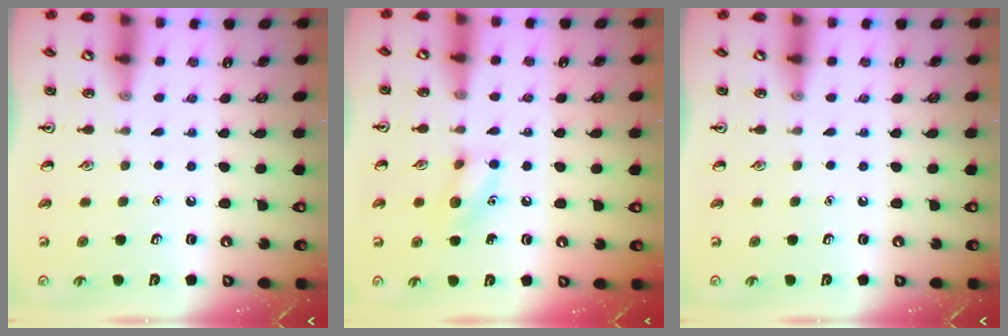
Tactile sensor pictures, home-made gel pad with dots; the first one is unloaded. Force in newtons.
{"total": 8.8, "press": 8.7, "slide": 1.1}
{"total": 0.0}